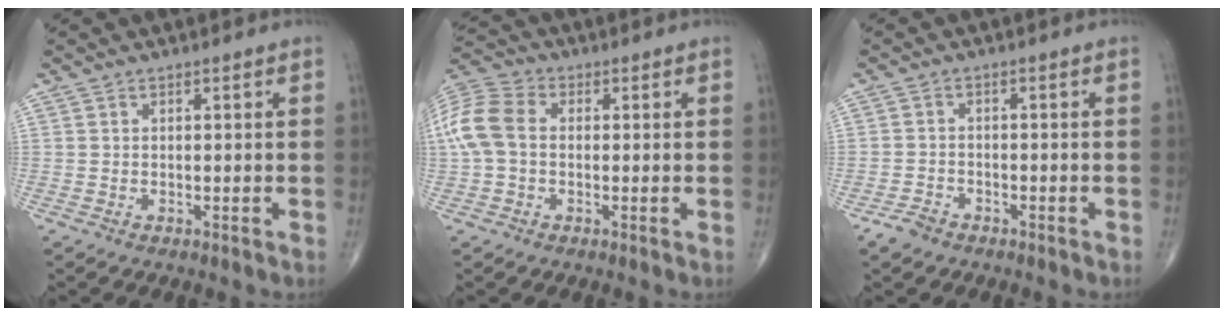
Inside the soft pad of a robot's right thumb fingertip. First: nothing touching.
{"total": 10.5, "force": [0.3, 7.5, 7.4], "torque": [-0.166, 0.029, 0.000]}
{"total": 3.0, "force": [-2.2, 1.8, 1.0], "torque": [-0.020, 0.010, -0.037]}